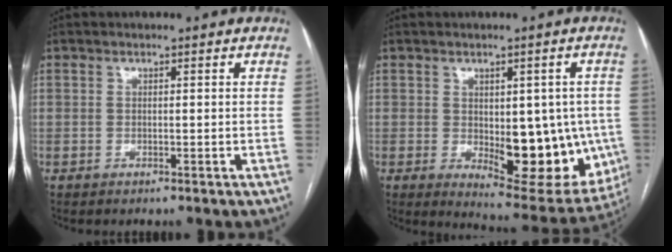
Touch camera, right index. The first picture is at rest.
{"total": 15.3, "force": [-2.0, 6.5, 13.7], "torque": [-0.164, -0.006, -0.004]}